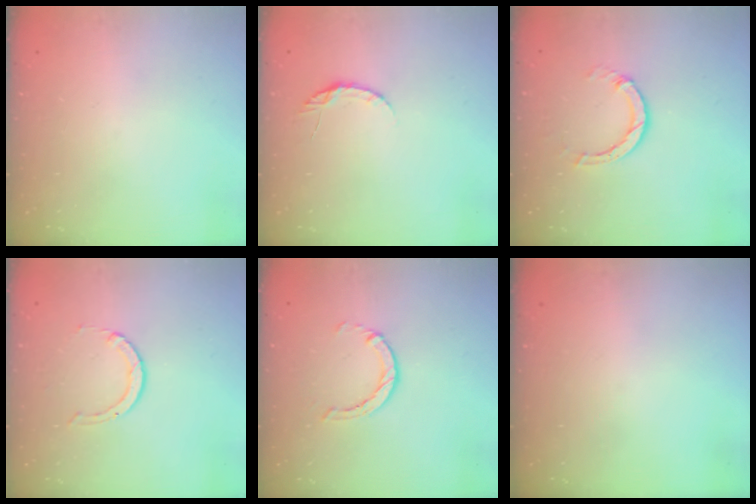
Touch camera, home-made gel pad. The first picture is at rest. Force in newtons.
{"total": 5.1, "press": 5.0, "slide": 0.7}
{"total": 4.4, "press": 4.4, "slide": 0.5}
{"total": 2.0, "press": 2.0, "slide": 0.2}
{"total": 1.4, "press": 1.4, "slide": 0.3}
{"total": 0.0}